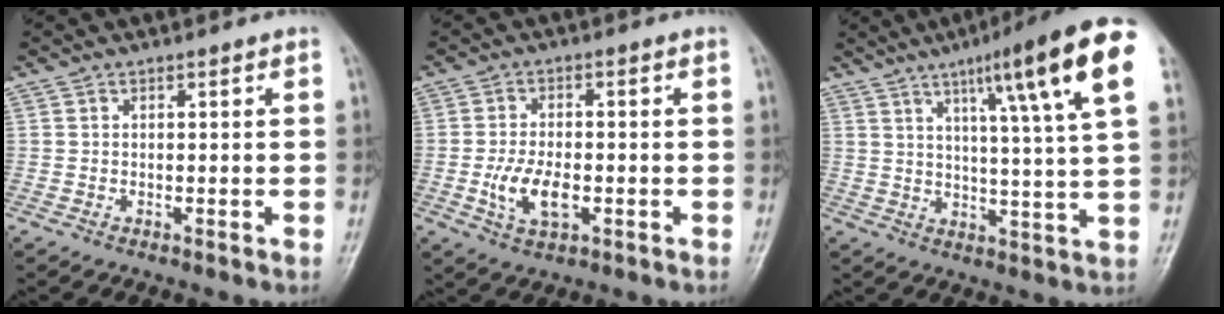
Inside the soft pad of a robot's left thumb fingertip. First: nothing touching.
{"total": 7.2, "force": [-1.9, 3.8, 5.8], "torque": [-0.111, 0.003, -0.033]}
{"total": 18.7, "force": [8.5, 1.8, 16.5], "torque": [-0.227, -0.016, 0.114]}